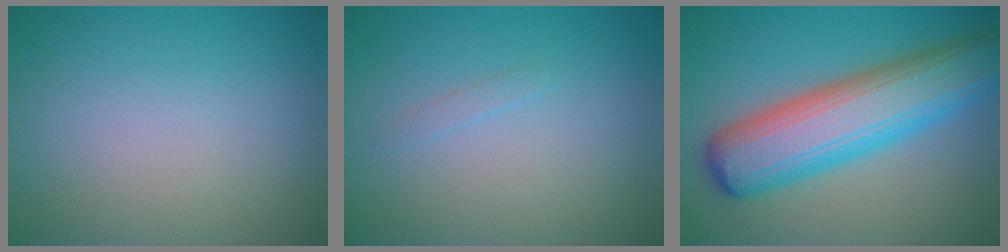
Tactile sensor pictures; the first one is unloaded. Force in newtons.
{"total": 0.5, "press": 0.5, "slide": 0.1}
{"total": 9.8, "press": 9.8, "slide": 0.5}